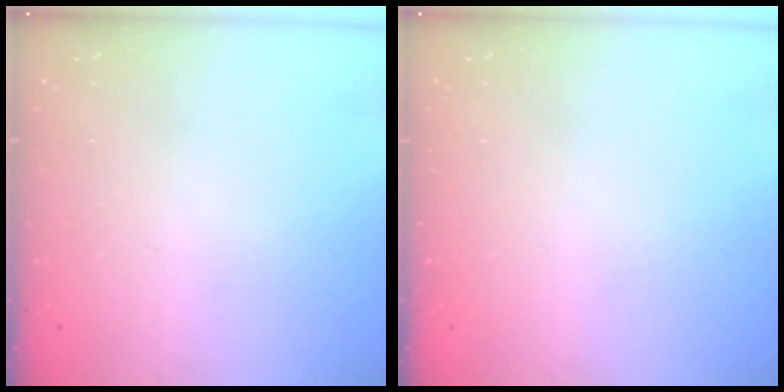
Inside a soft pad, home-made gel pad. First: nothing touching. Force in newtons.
{"total": 0.0}